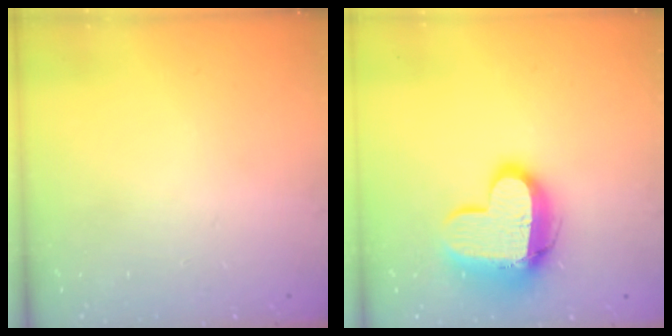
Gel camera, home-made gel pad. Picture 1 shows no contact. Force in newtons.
{"total": 14.4, "press": 14.3, "slide": 1.4}